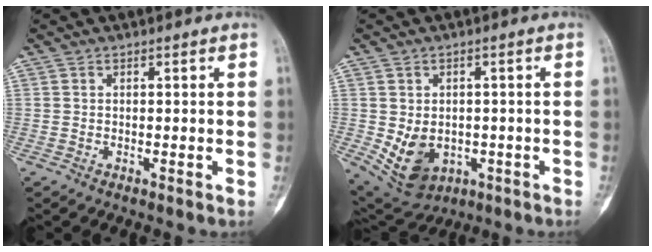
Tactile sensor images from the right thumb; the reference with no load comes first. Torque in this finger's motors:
{"motor_torque": [0.87, 1.58, -0.43, -0.39, -0.06]}